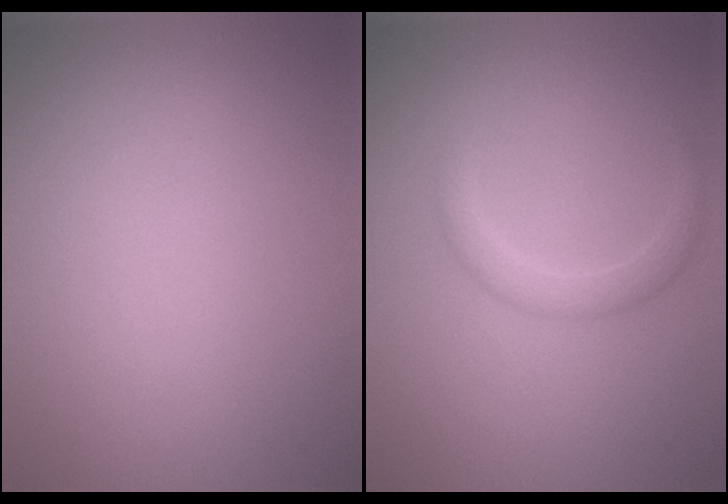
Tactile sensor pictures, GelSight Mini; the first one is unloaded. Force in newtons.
{"total": 1.8, "press": 1.8, "slide": 0.2}